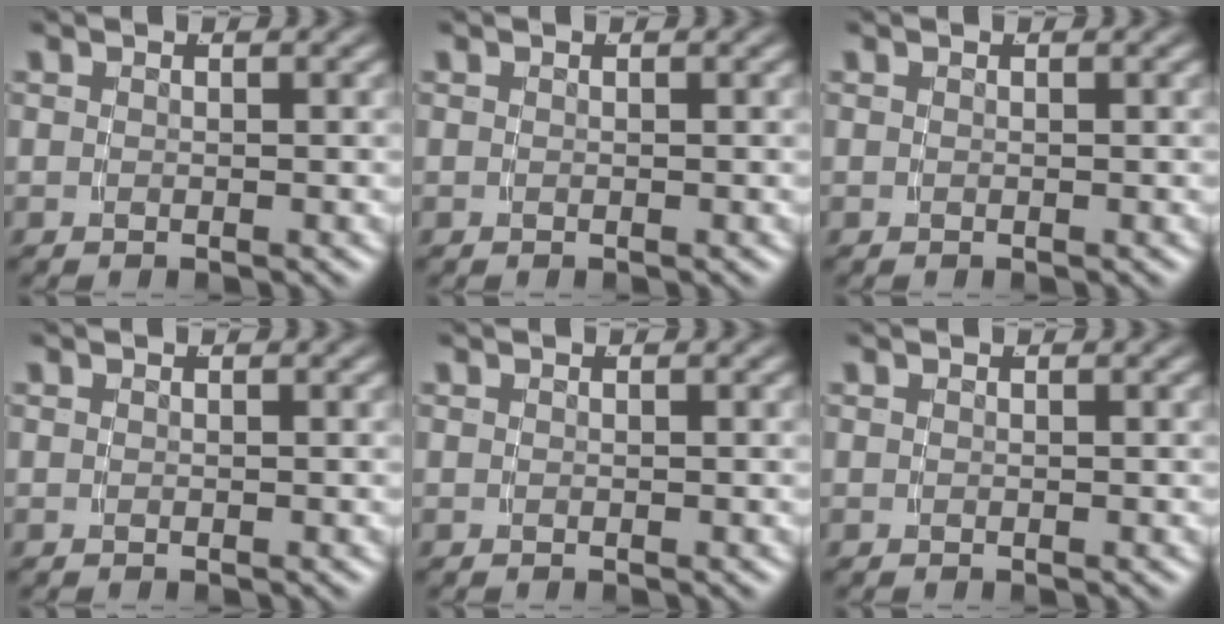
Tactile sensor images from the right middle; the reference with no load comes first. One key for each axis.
{"total": 0.0}
{"total": 0.0}
{"total": 0.0}
{"total": 0.0}
{"total": 0.0}